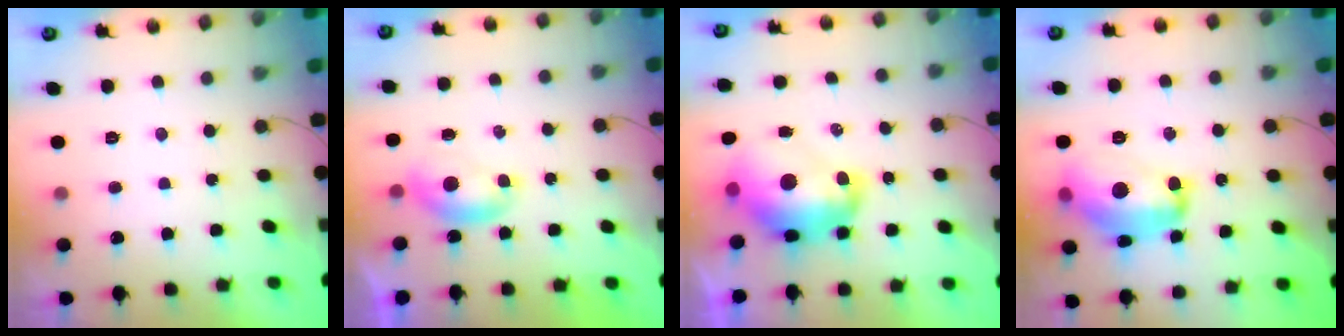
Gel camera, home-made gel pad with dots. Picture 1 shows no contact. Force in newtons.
{"total": 5.3, "press": 5.2, "slide": 0.7}
{"total": 14.1, "press": 14.0, "slide": 1.4}
{"total": 16.1, "press": 16.1, "slide": 1.0}